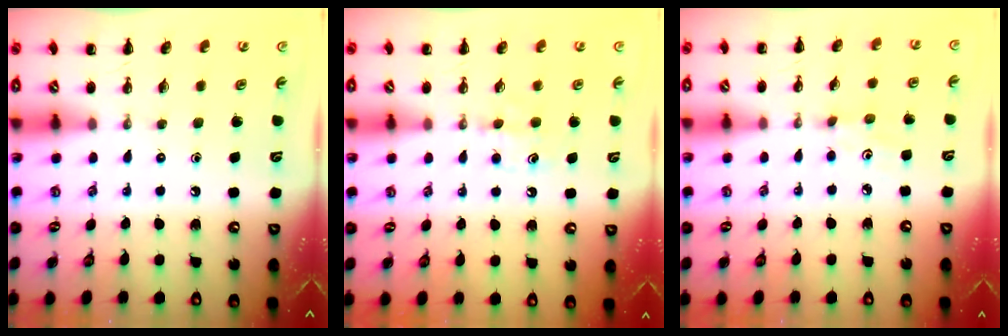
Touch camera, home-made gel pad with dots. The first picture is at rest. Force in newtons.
{"total": 5.8, "press": 5.7, "slide": 1.5}
{"total": 2.8, "press": 2.7, "slide": 0.7}